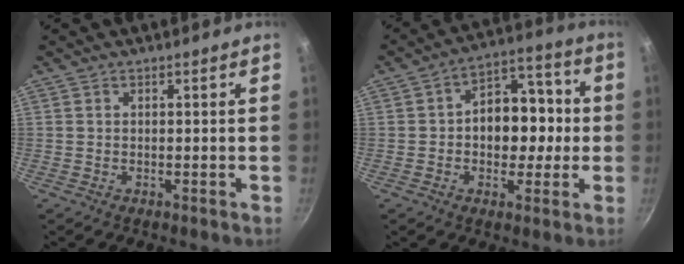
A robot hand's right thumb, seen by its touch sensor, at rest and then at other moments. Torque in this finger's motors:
{"motor_torque": [-0.23, 0.60, 0.28, 0.09, 0.07]}